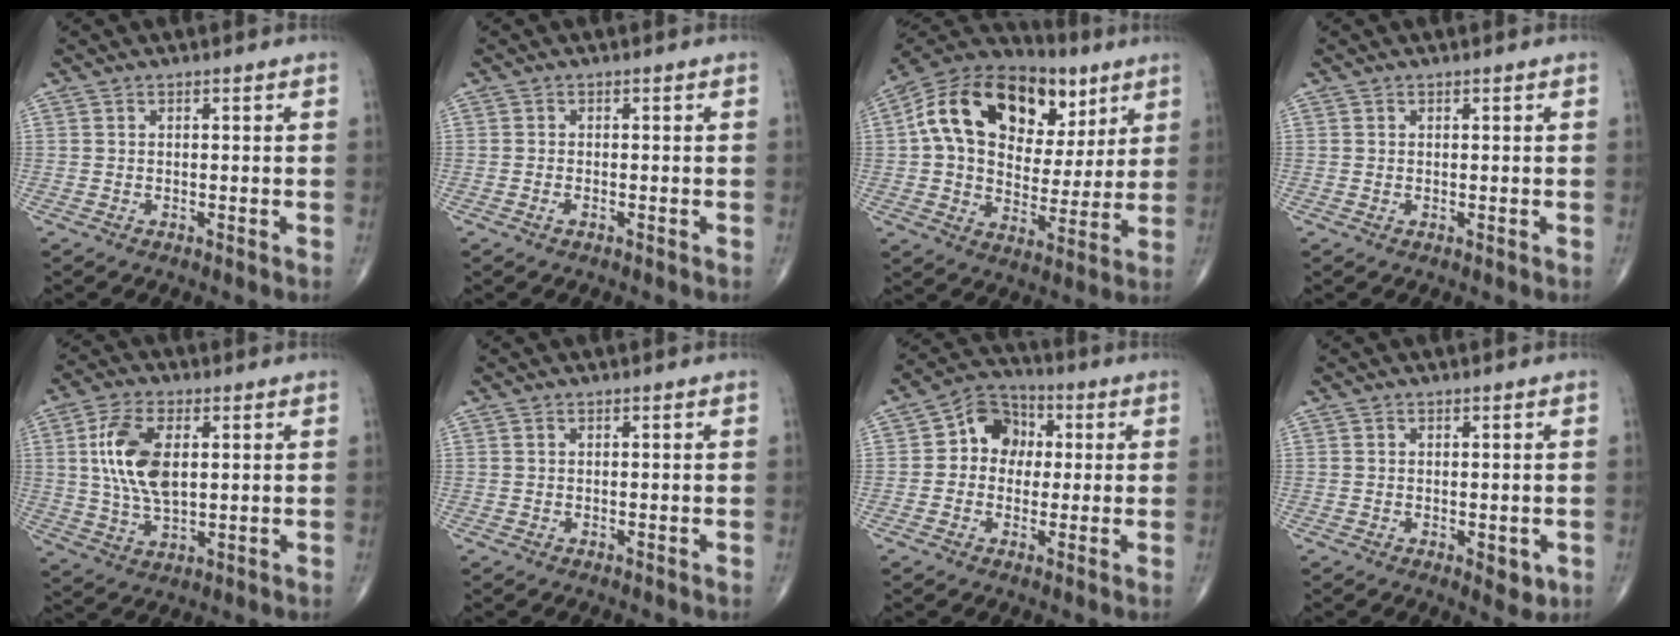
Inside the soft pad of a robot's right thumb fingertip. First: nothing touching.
{"total": 0.8, "force": [-0.5, 0.4, 0.6], "torque": [-0.013, 0.002, -0.008]}
{"total": 24.7, "force": [8.7, 16.0, 16.7], "torque": [-0.259, 0.018, 0.140]}
{"total": 0.0}
{"total": 12.2, "force": [2.3, 6.3, 10.1], "torque": [-0.198, -0.004, 0.046]}
{"total": 0.0}
{"total": 9.2, "force": [1.1, 7.7, 4.9], "torque": [-0.043, 0.020, 0.002]}
{"total": 3.2, "force": [-0.7, 1.8, 2.6], "torque": [-0.021, -0.006, -0.004]}